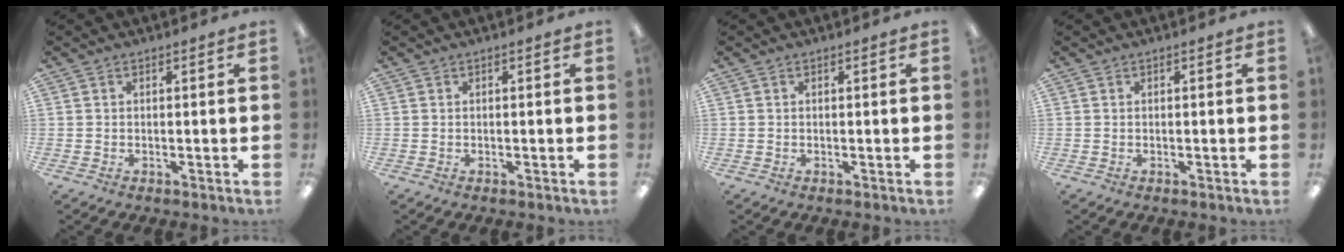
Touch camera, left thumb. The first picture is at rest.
{"total": 0.0}
{"total": 0.0}
{"total": 0.0}